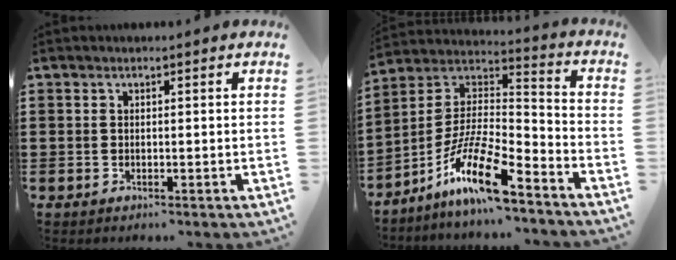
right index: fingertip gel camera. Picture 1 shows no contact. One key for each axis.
{"total": 13.5, "fx": -9.2, "fy": 2.4, "fz": 9.5, "tx": -0.198, "ty": 0.003, "tz": -0.178}